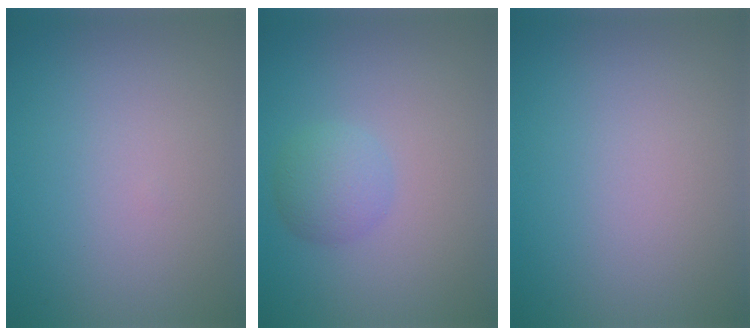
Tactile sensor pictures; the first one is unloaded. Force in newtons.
{"total": 2.6, "press": 2.6, "slide": 0.1}
{"total": 0.0}